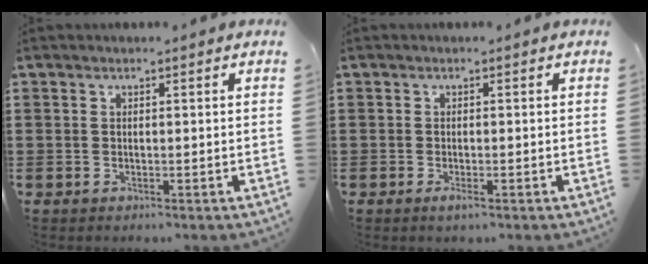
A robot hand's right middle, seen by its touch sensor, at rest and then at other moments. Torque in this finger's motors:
{"motor_torque": [0.90, 0.00, 0.00, 0.04]}